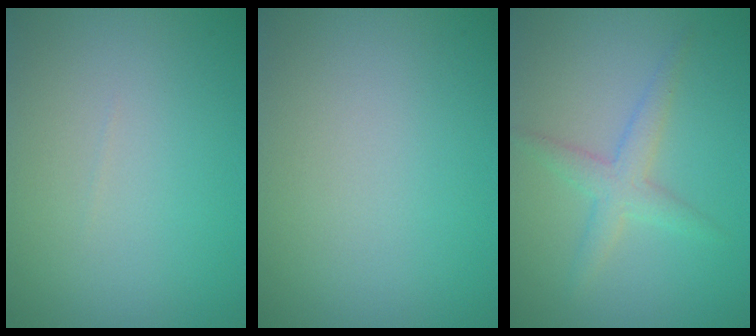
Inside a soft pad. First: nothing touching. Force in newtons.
{"total": 0.0}
{"total": 2.5, "press": 2.5, "slide": 0.0}